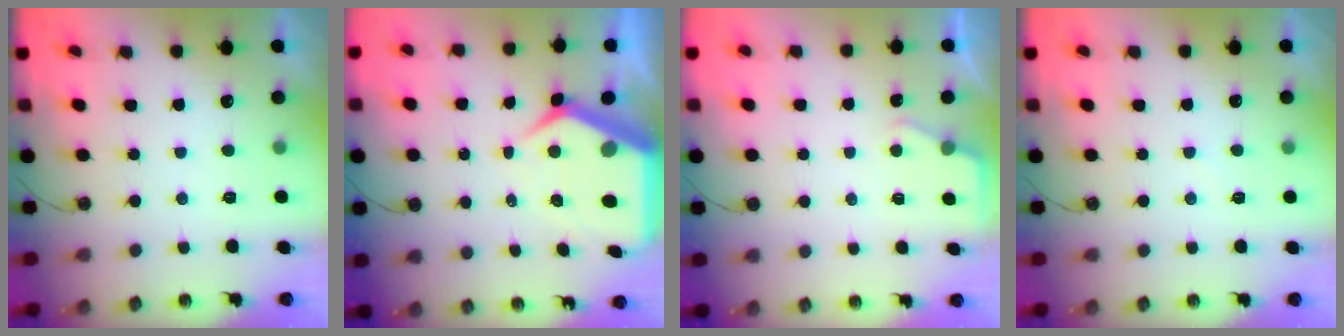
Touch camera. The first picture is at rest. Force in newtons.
{"total": 11.2, "press": 11.1, "slide": 1.3}
{"total": 2.6, "press": 2.6, "slide": 0.4}
{"total": 3.2, "press": 3.2, "slide": 0.5}